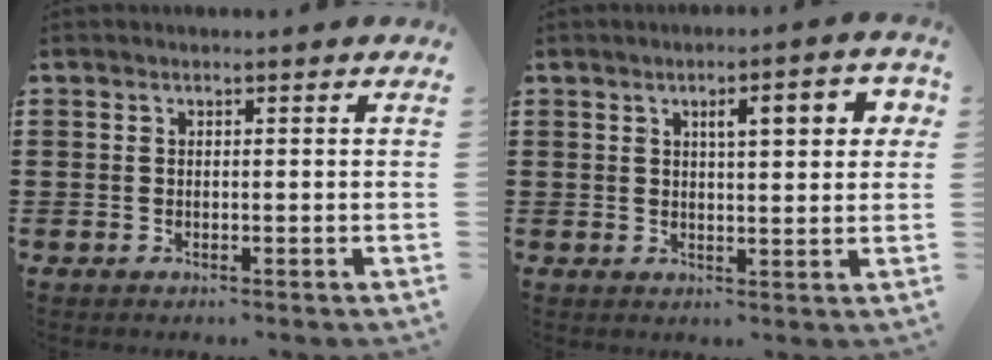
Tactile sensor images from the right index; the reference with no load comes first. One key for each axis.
{"total": 5.2, "fx": 1.7, "fy": 1.3, "fz": 4.7, "tx": -0.071, "ty": -0.003, "tz": 0.019}